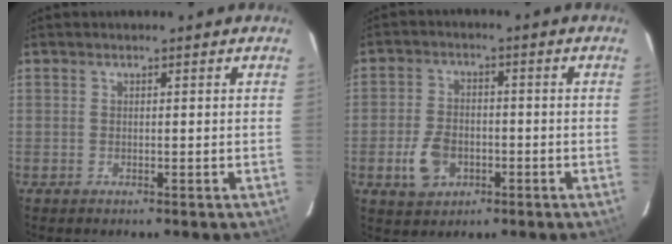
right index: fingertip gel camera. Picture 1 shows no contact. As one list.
[{"total": 7.4, "force": [-2.8, 5.2, 4.5], "torque": [-0.101, 0.006, -0.044]}]